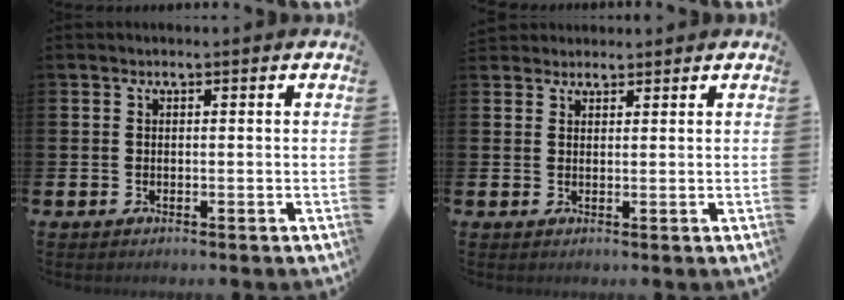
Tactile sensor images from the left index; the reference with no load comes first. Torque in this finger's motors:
{"motor_torque": [0.68, -1.46, 1.02, 0.21]}